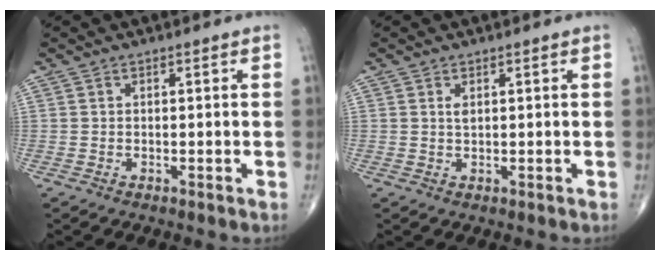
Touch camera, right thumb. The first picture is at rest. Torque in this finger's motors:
{"motor_torque": [0.11, 0.08, 0.19, -0.23, 0.00]}